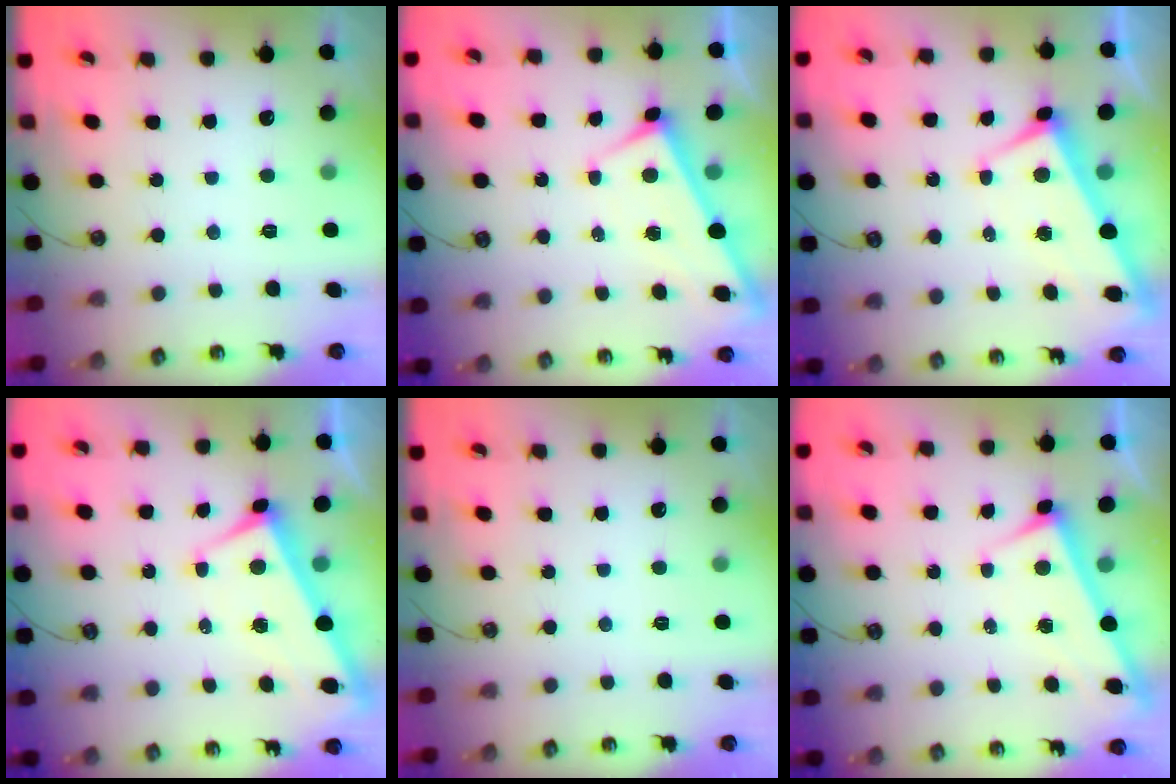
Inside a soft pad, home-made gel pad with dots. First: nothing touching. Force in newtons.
{"total": 2.7, "press": 2.7, "slide": 0.3}
{"total": 2.9, "press": 2.8, "slide": 0.9}
{"total": 2.9, "press": 2.8, "slide": 0.9}
{"total": 0.0}
{"total": 2.9, "press": 2.9, "slide": 0.1}